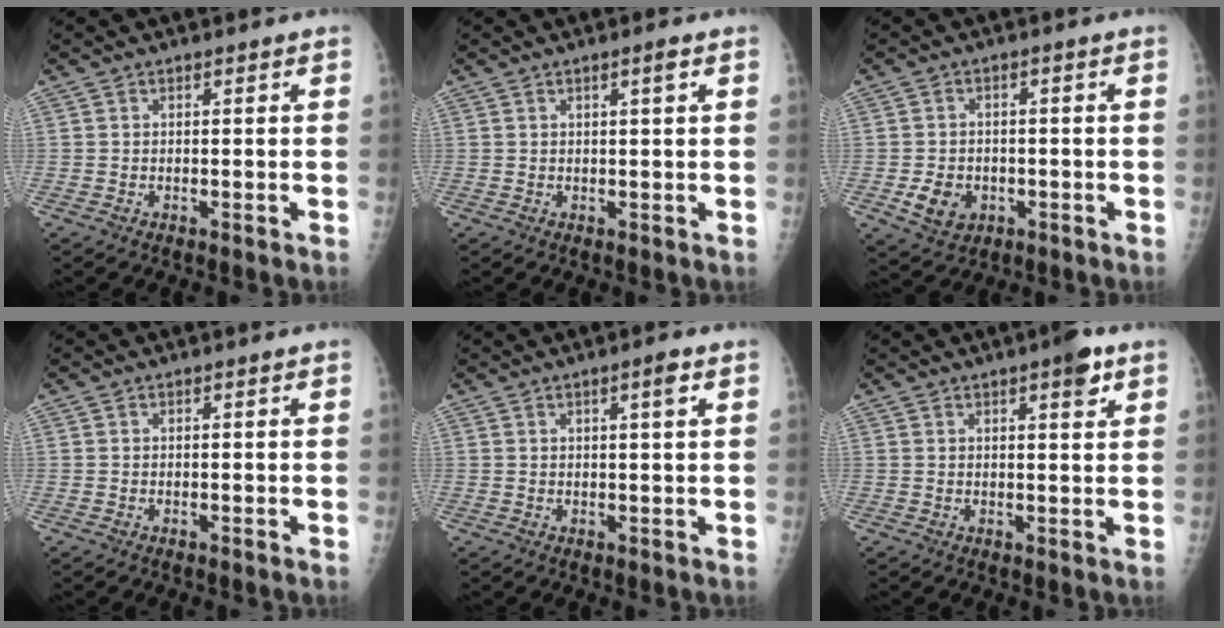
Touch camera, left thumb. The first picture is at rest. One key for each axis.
{"total": 1.7, "fx": 0.8, "fy": 0.0, "fz": 1.5, "tx": -0.026, "ty": -0.002, "tz": 0.013}
{"total": 5.8, "fx": -1.7, "fy": 4.7, "fz": 3.0, "tx": -0.040, "ty": 0.006, "tz": -0.020}
{"total": 0.0}
{"total": 2.7, "fx": 1.2, "fy": 0.1, "fz": 2.4, "tx": -0.038, "ty": -0.003, "tz": 0.018}
{"total": 4.3, "fx": 2.4, "fy": 1.1, "fz": 3.3, "tx": -0.038, "ty": -0.010, "tz": 0.029}